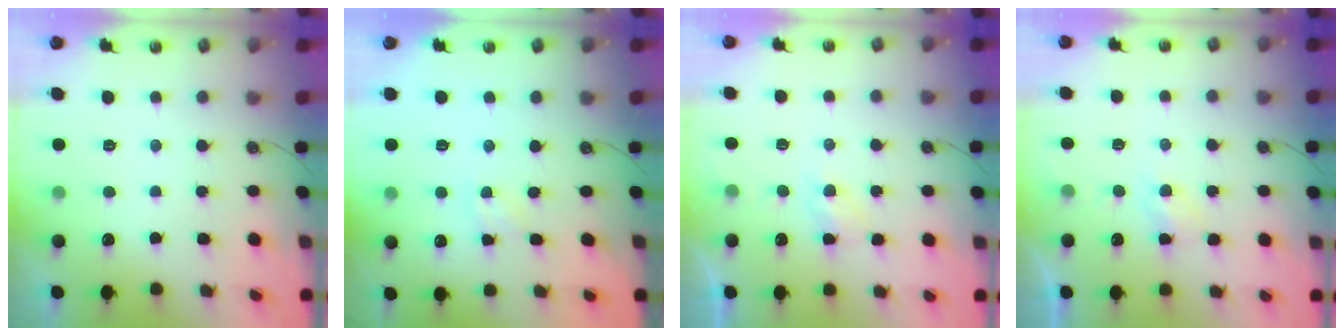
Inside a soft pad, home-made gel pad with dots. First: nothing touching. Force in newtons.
{"total": 3.5, "press": 3.5, "slide": 0.5}
{"total": 3.8, "press": 3.7, "slide": 0.6}
{"total": 3.8, "press": 3.7, "slide": 0.6}